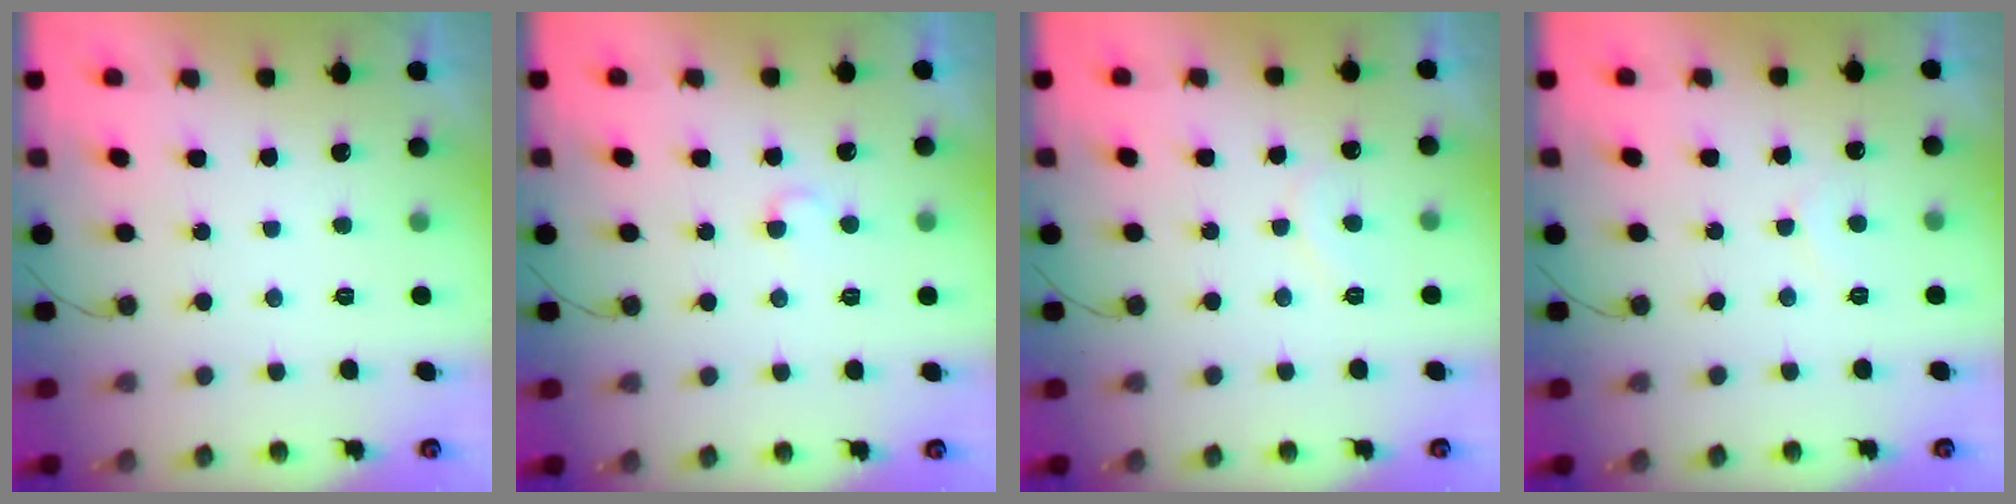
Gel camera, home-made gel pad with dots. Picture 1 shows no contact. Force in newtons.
{"total": 3.3, "press": 3.3, "slide": 0.4}
{"total": 5.5, "press": 5.5, "slide": 0.4}
{"total": 4.1, "press": 4.1, "slide": 0.3}